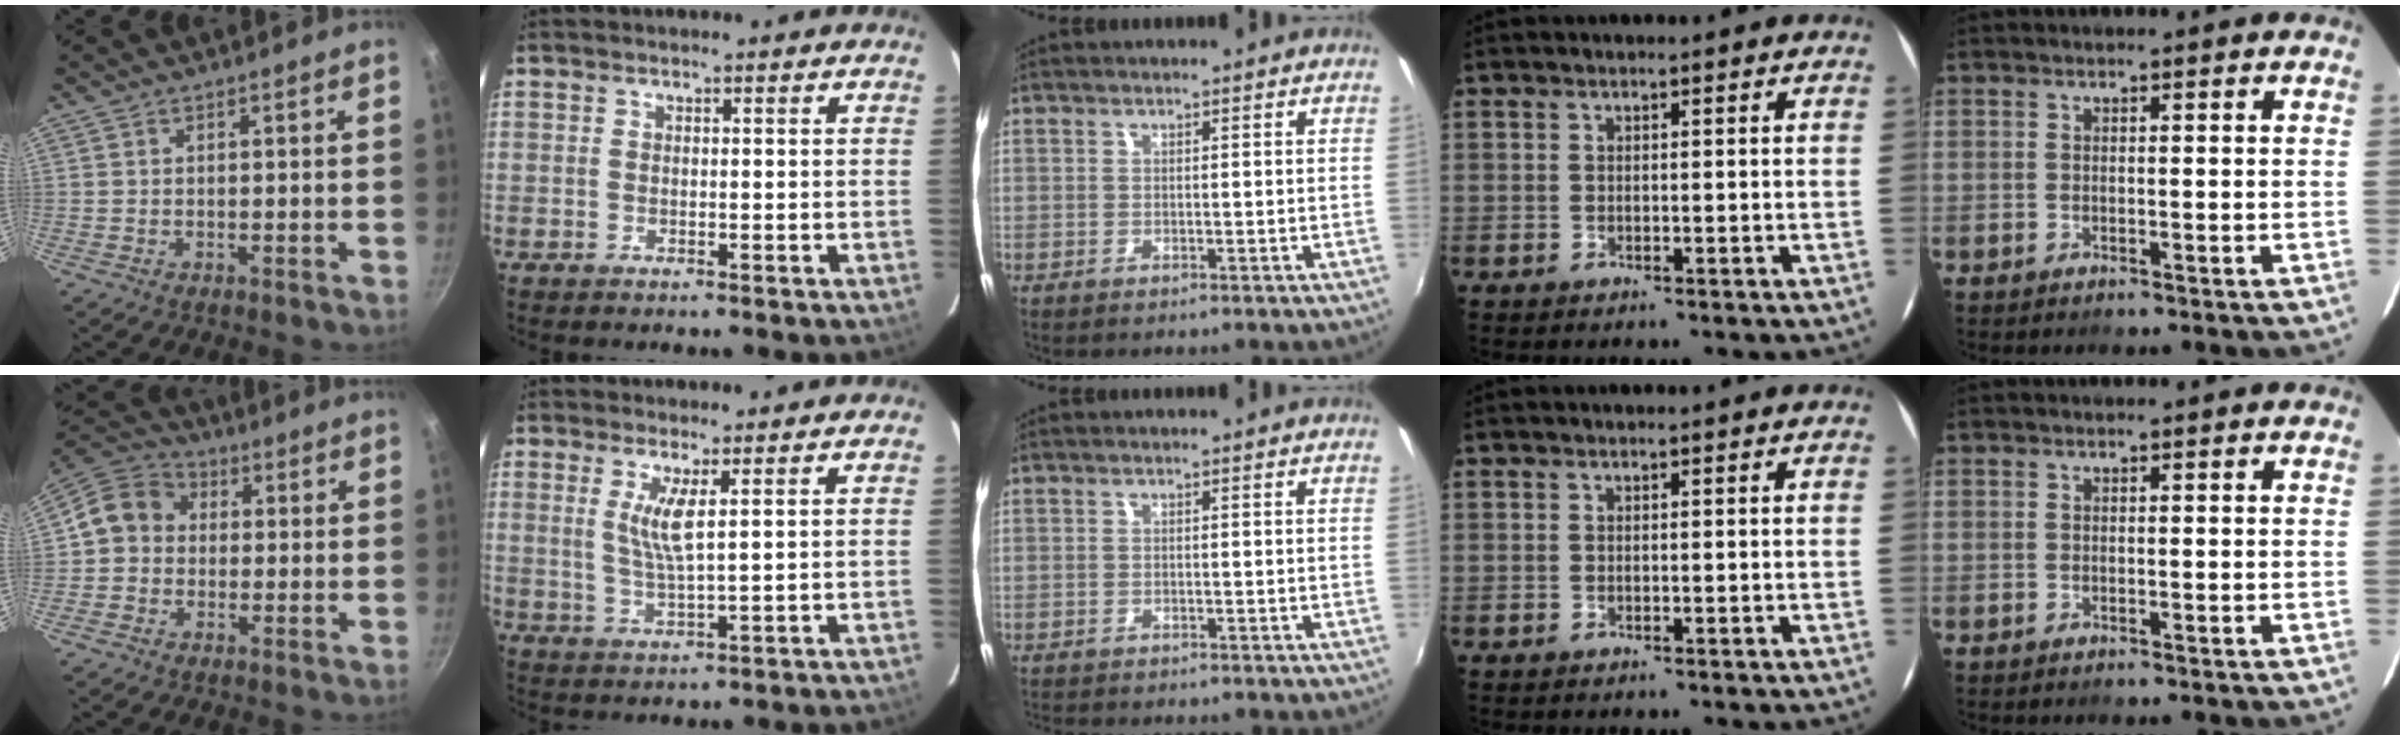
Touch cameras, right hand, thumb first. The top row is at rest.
{"thumb": {"total": 9.3, "force": [0.3, 8.2, 4.3], "torque": [-0.044, 0.027, -0.020]}, "index": {"total": 4.8, "force": [1.7, 0.1, 4.5], "torque": [-0.089, -0.011, 0.032]}, "middle": {"total": 2.7, "force": [-2.5, 0.6, 0.7], "torque": [-0.024, -0.014, -0.042]}}